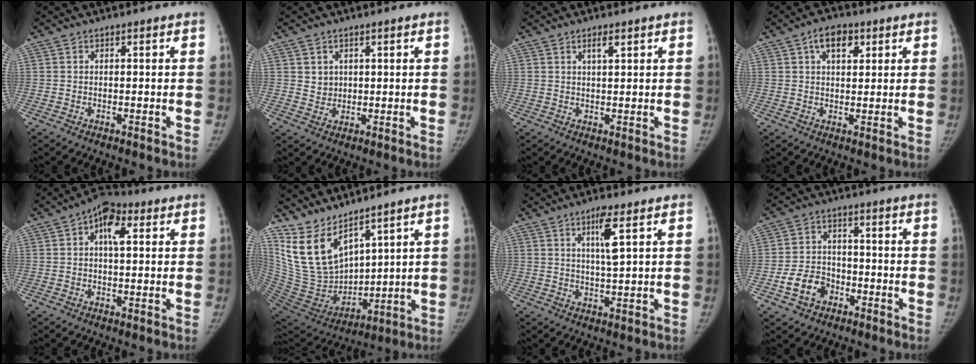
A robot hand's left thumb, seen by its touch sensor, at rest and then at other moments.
{"total": 2.7, "force": [1.0, 2.4, 0.8], "torque": [-0.003, -0.009, 0.023]}
{"total": 2.3, "force": [1.3, 0.7, 1.8], "torque": [-0.029, -0.005, 0.023]}
{"total": 6.2, "force": [2.7, 3.6, 4.2], "torque": [-0.049, -0.002, 0.040]}
{"total": 7.1, "force": [2.2, 3.8, 5.6], "torque": [-0.079, 0.011, 0.025]}
{"total": 13.8, "force": [10.1, 5.8, 7.5], "torque": [-0.117, -0.068, 0.225]}
{"total": 5.6, "force": [2.5, 0.7, 5.0], "torque": [-0.092, -0.013, 0.047]}
{"total": 8.0, "force": [-3.7, 6.1, 3.8], "torque": [-0.055, 0.029, -0.064]}